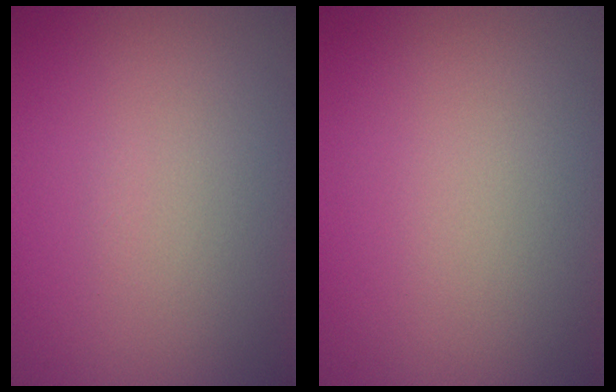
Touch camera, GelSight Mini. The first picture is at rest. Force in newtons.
{"total": 0.0}